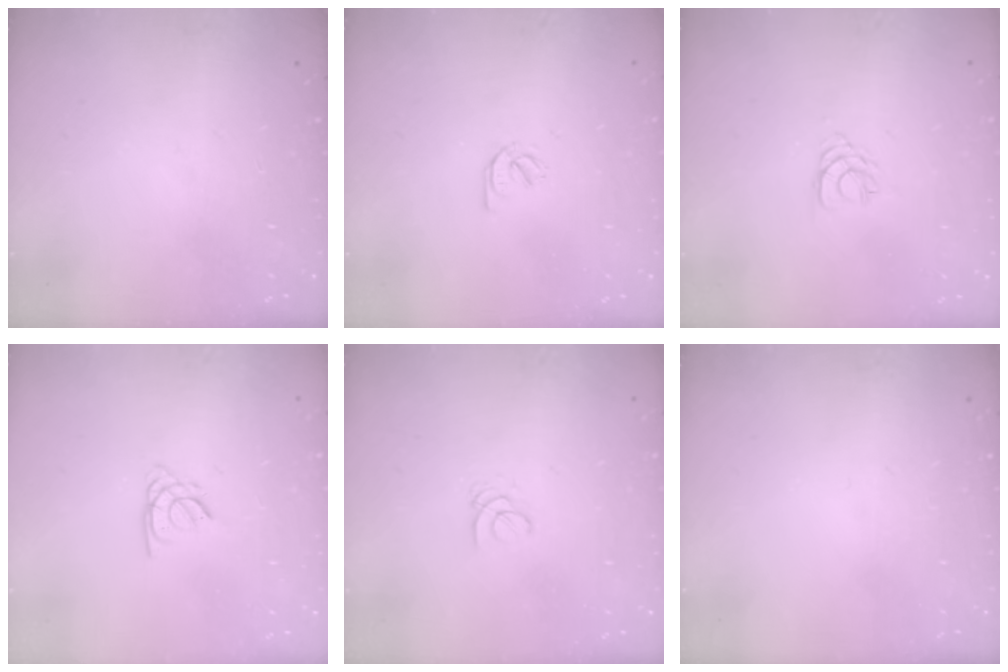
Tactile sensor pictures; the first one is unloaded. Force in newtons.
{"total": 2.1, "press": 1.9, "slide": 0.8}
{"total": 2.4, "press": 2.3, "slide": 0.4}
{"total": 1.4, "press": 1.4, "slide": 0.3}
{"total": 1.0, "press": 1.0, "slide": 0.1}
{"total": 0.0}